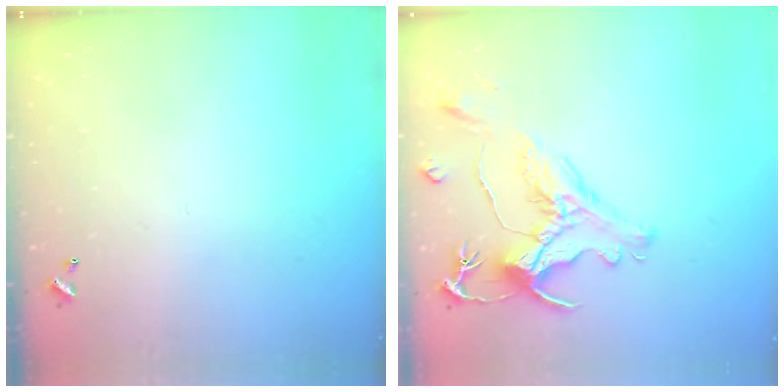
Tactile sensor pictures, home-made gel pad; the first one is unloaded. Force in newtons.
{"total": 2.8, "press": 2.5, "slide": 1.3}